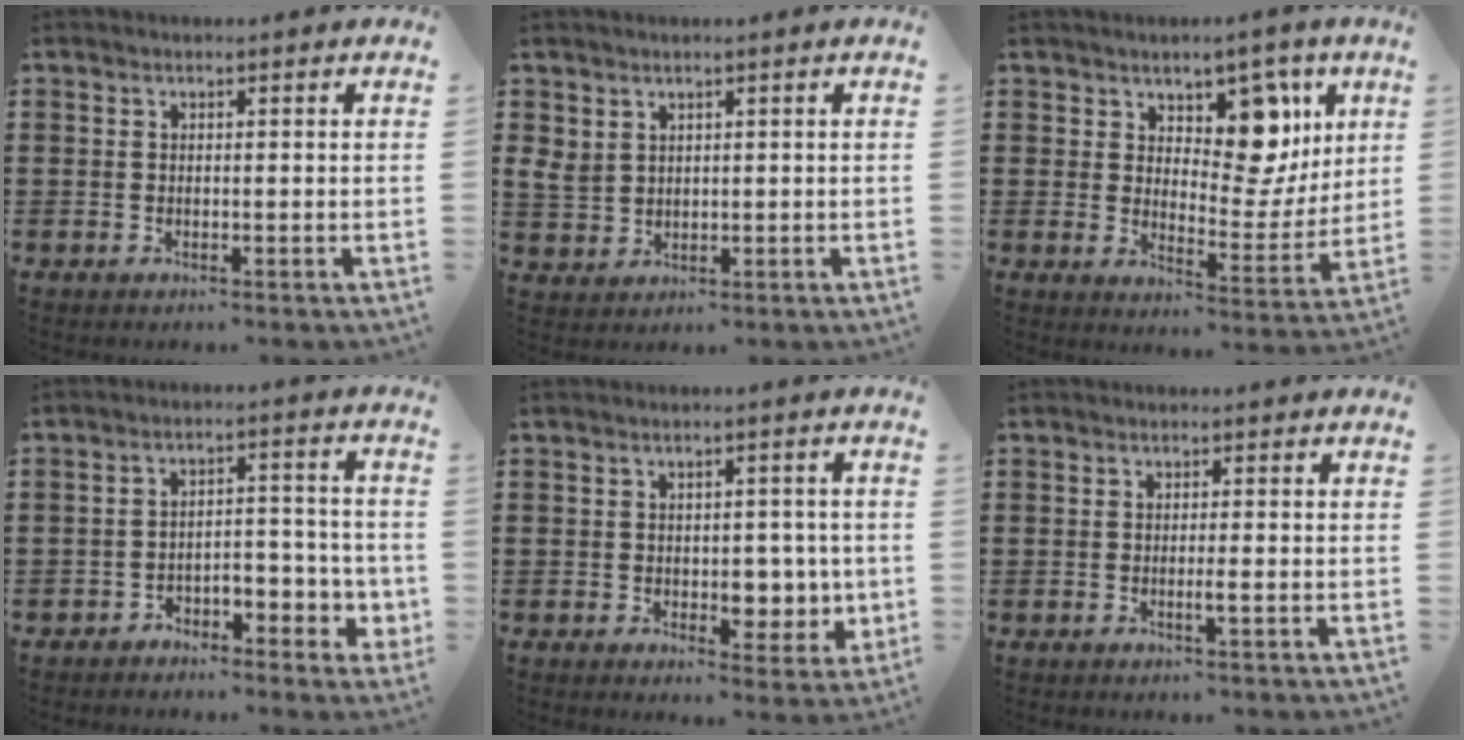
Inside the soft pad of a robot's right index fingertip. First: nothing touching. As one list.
[{"total": 3.1, "force": [1.7, 2.4, 1.1], "torque": [-0.039, 0.006, 0.031]}, {"total": 9.6, "force": [5.5, 5.7, 5.5], "torque": [-0.085, -0.031, 0.092]}, {"total": 4.0, "force": [-2.7, 2.3, 1.8], "torque": [-0.035, 0.010, -0.053]}, {"total": 4.8, "force": [-0.2, 3.6, 3.2], "torque": [-0.034, -0.003, -0.010]}, {"total": 1.4, "force": [-0.5, -0.1, 1.3], "torque": [-0.022, -0.004, -0.009]}]